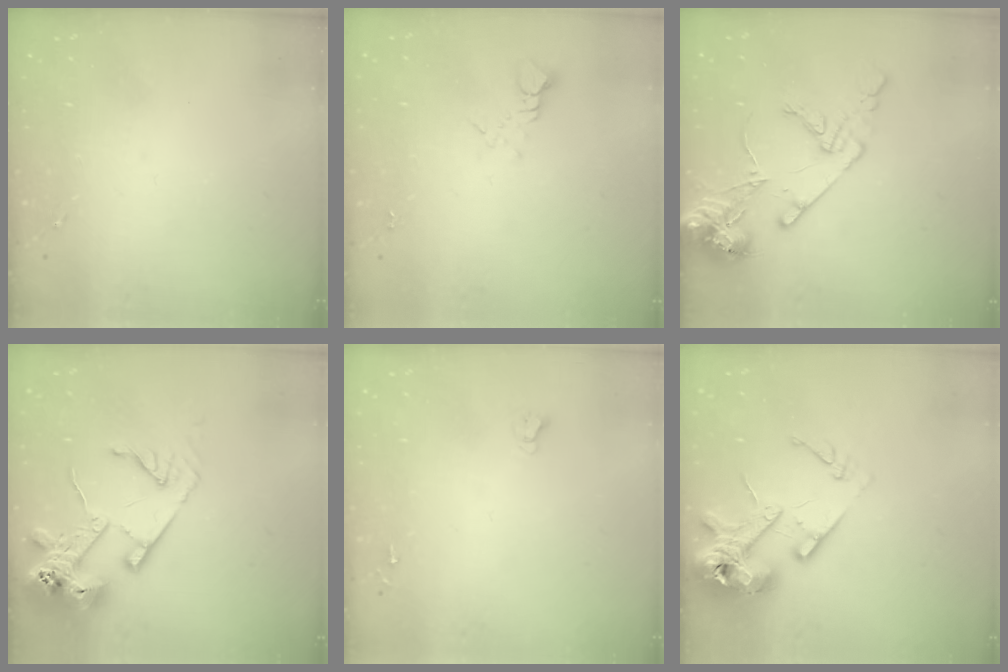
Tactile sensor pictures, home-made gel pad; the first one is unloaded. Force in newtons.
{"total": 3.8, "press": 3.8, "slide": 0.4}
{"total": 13.7, "press": 13.5, "slide": 2.3}
{"total": 16.6, "press": 16.5, "slide": 2.0}
{"total": 2.7, "press": 2.7, "slide": 0.2}
{"total": 16.3, "press": 16.2, "slide": 2.3}